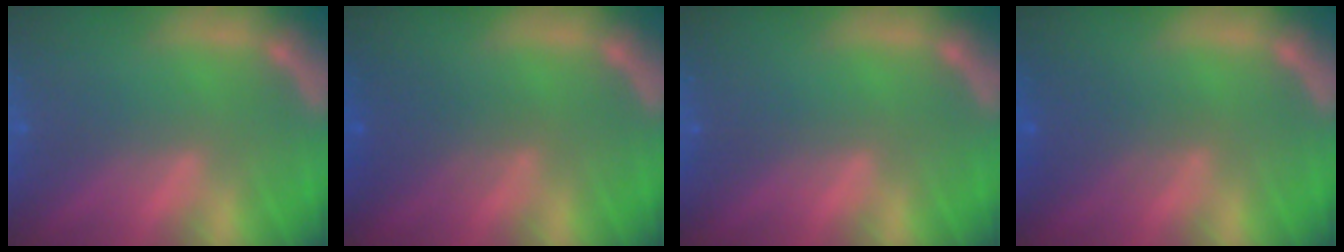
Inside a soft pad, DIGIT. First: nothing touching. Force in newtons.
{"total": 3.0}
{"total": 0.0}
{"total": 3.0}